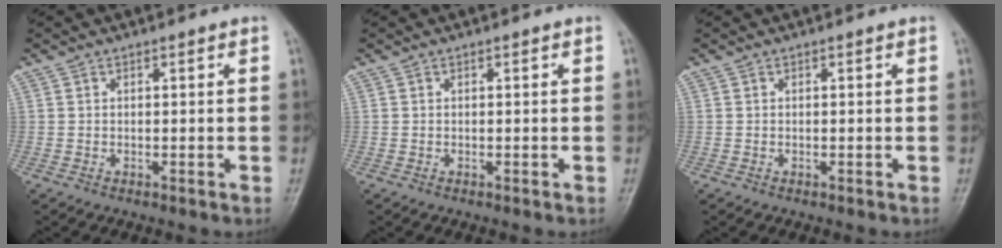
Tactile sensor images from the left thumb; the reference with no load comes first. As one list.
[{"total": 0.0}, {"total": 0.0}]